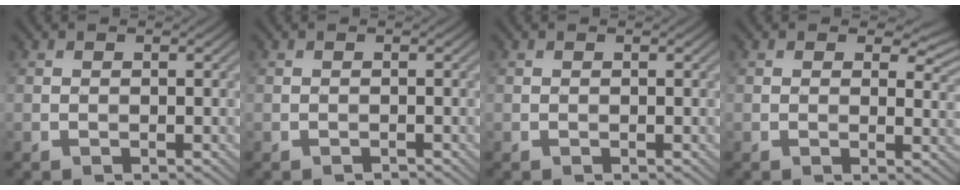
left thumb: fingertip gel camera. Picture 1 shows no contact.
{"total": 0.5, "force": [-0.4, -0.2, -0.2], "torque": [0.003, 0.006, -0.007]}
{"total": 0.0}
{"total": 4.0, "force": [2.0, 2.2, 2.8], "torque": [-0.039, -0.006, 0.027]}